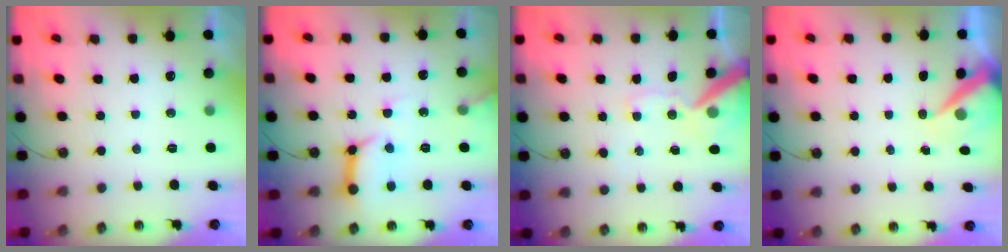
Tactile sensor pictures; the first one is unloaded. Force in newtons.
{"total": 12.2, "press": 12.1, "slide": 1.4}
{"total": 11.7, "press": 11.6, "slide": 1.8}
{"total": 6.2, "press": 6.1, "slide": 0.9}